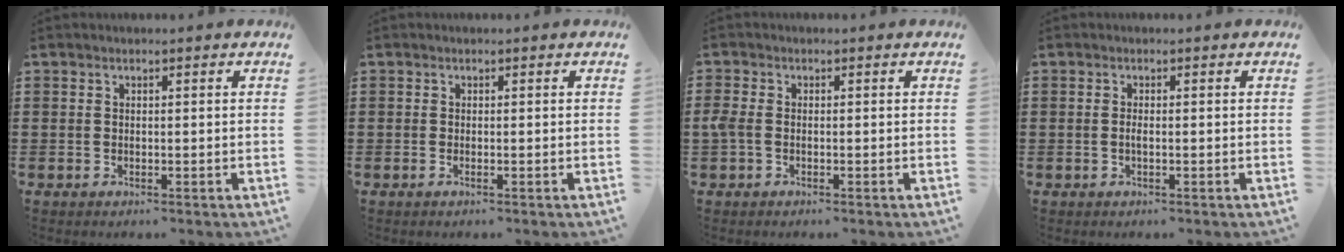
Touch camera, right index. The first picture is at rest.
{"total": 0.0}
{"total": 2.0, "force": [-0.6, 1.1, 1.5], "torque": [-0.046, -0.004, -0.015]}
{"total": 1.0, "force": [-0.3, 0.1, 0.9], "torque": [-0.017, -0.003, -0.006]}